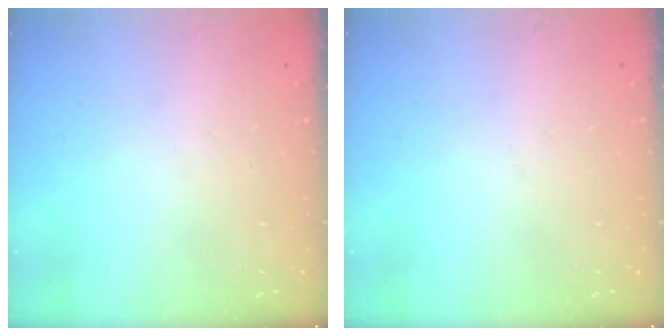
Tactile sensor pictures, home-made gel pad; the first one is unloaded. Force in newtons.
{"total": 0.0}